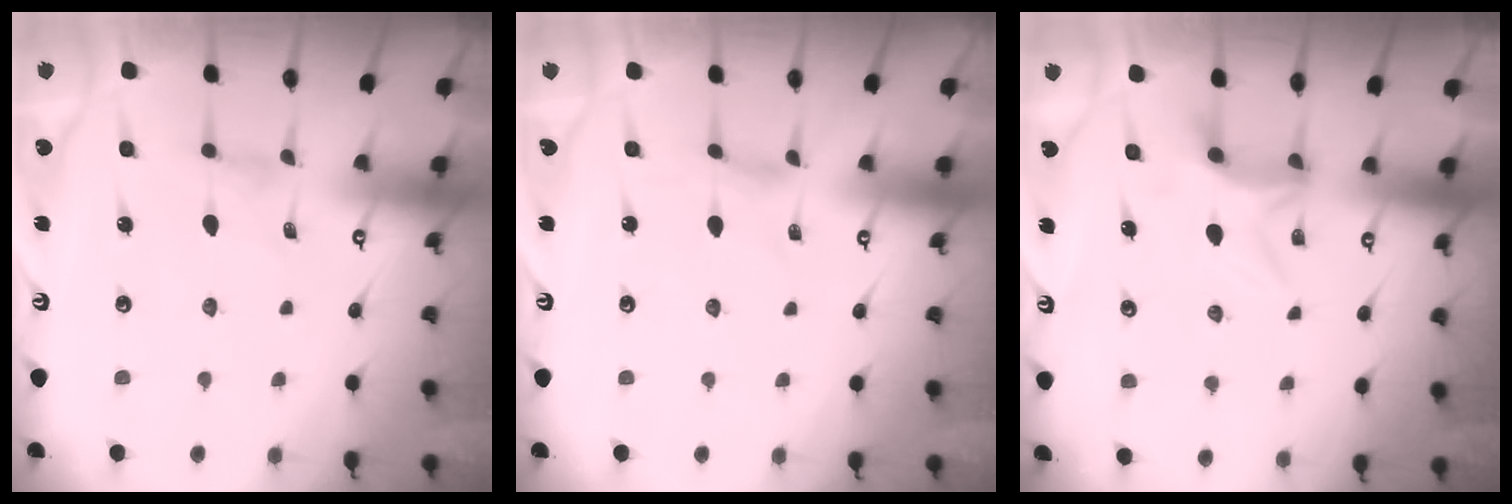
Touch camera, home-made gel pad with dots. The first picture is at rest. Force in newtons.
{"total": 0.0}
{"total": 7.5, "press": 7.4, "slide": 1.1}